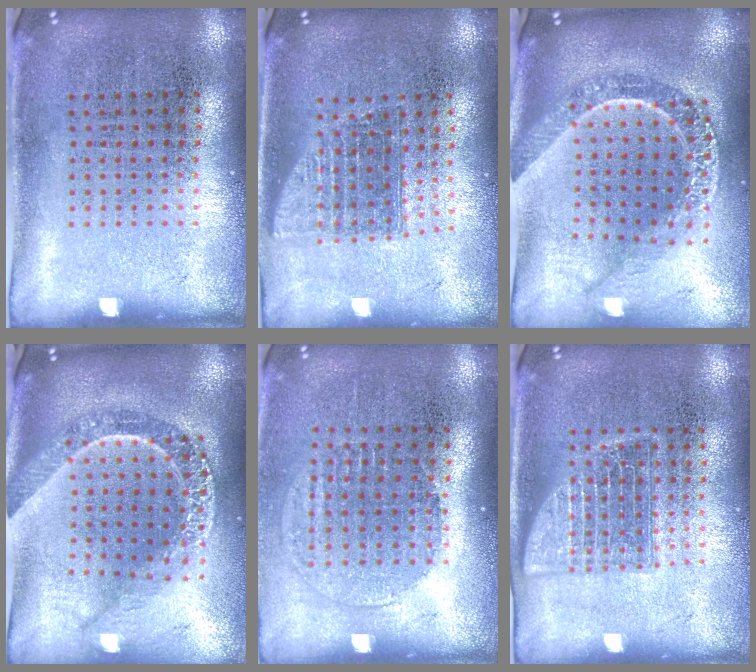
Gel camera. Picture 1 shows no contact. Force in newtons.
{"total": 1.4, "press": 1.2, "slide": 0.8}
{"total": 2.7, "press": 2.2, "slide": 1.6}
{"total": 2.7, "press": 2.2, "slide": 1.6}
{"total": 1.3, "press": 1.1, "slide": 0.5}
{"total": 2.5, "press": 2.5, "slide": 0.4}